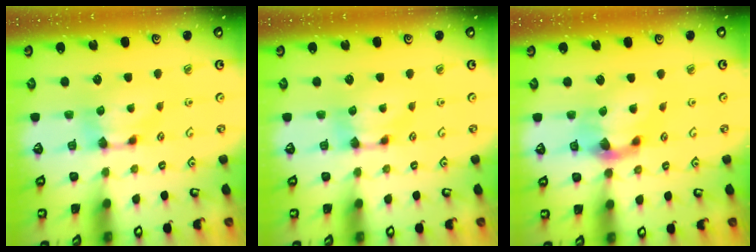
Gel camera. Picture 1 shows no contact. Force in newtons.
{"total": 0.0}
{"total": 3.8, "press": 3.3, "slide": 2.0}